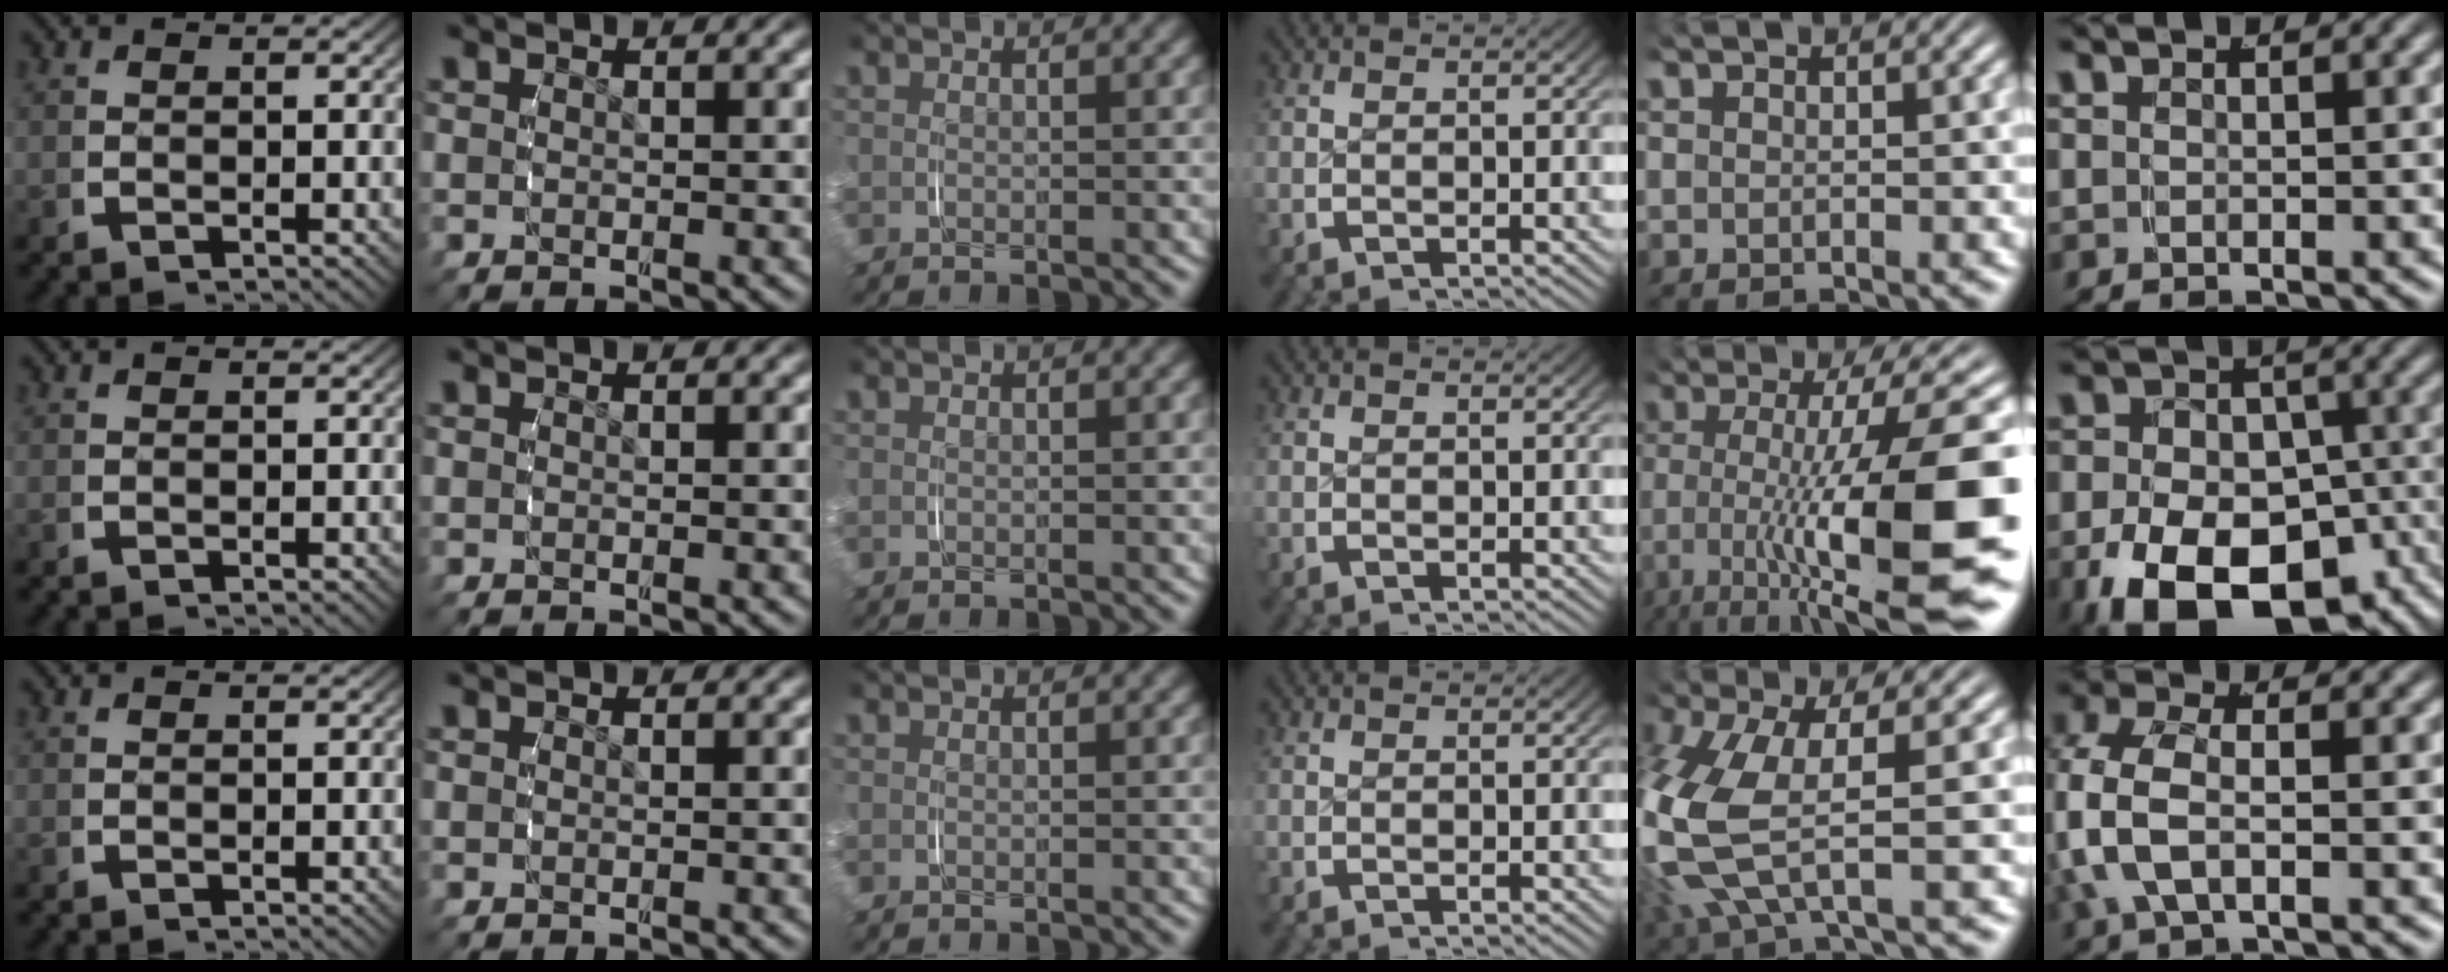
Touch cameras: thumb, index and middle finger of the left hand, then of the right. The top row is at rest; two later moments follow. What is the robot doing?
{"motion": "grasp_and_lifting", "object": "shoes"}